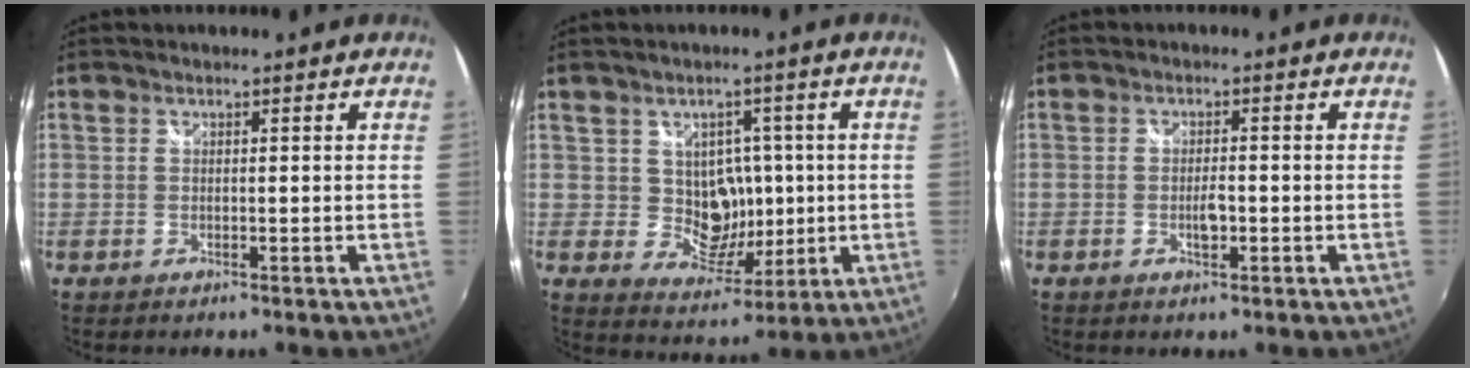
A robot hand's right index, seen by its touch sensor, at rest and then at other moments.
{"total": 7.7, "force": [0.7, 7.0, 3.2], "torque": [-0.057, 0.004, 0.023]}
{"total": 2.7, "force": [-0.8, 1.1, 2.4], "torque": [-0.042, -0.002, -0.013]}